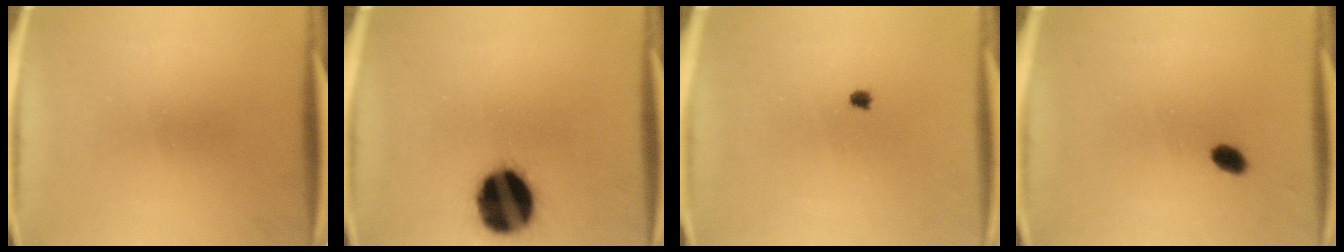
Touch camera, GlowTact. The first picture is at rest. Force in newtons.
{"total": 18.5}
{"total": 0.6}
{"total": 2.4}